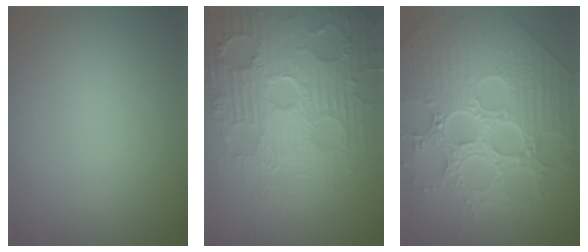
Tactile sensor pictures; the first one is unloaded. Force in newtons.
{"total": 7.5, "press": 6.1, "slide": 4.3}
{"total": 9.4, "press": 6.9, "slide": 6.3}